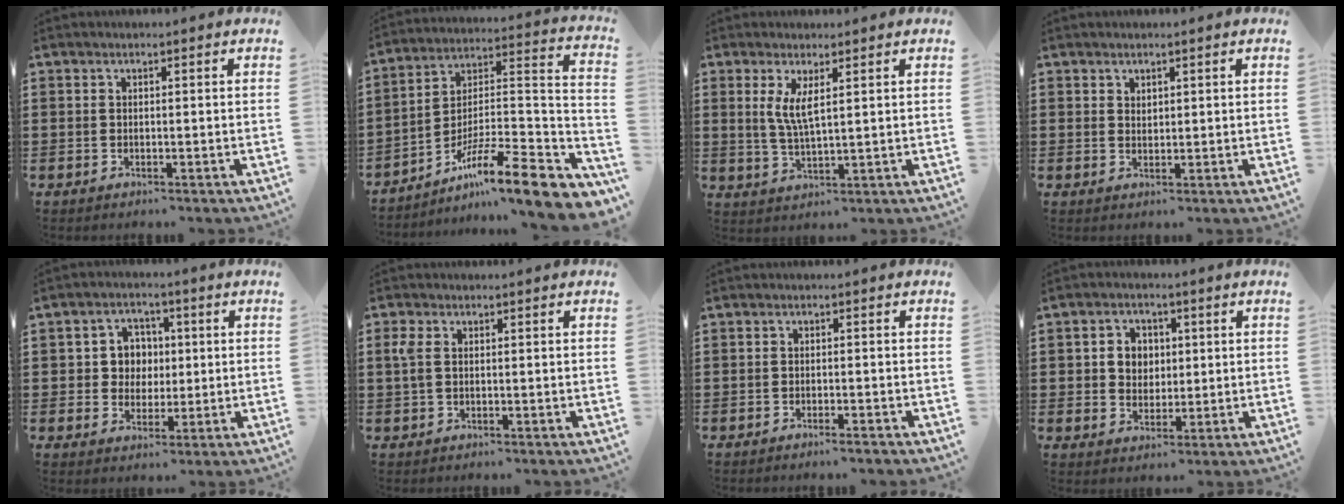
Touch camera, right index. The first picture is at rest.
{"total": 12.1, "force": [-7.9, 1.9, 9.0], "torque": [-0.144, 0.003, -0.146]}
{"total": 4.3, "force": [1.6, 0.8, 3.9], "torque": [-0.083, -0.002, 0.028]}
{"total": 1.3, "force": [1.1, 0.7, 0.2], "torque": [-0.005, 0.002, 0.022]}
{"total": 5.1, "force": [0.4, 4.8, 1.6], "torque": [-0.044, 0.013, 0.002]}
{"total": 2.6, "force": [0.3, 1.5, 2.1], "torque": [-0.060, 0.003, -0.001]}
{"total": 1.1, "force": [-1.0, -0.1, 0.4], "torque": [-0.008, -0.001, -0.019]}
{"total": 4.3, "force": [0.6, 3.9, 1.7], "torque": [-0.050, 0.013, 0.007]}